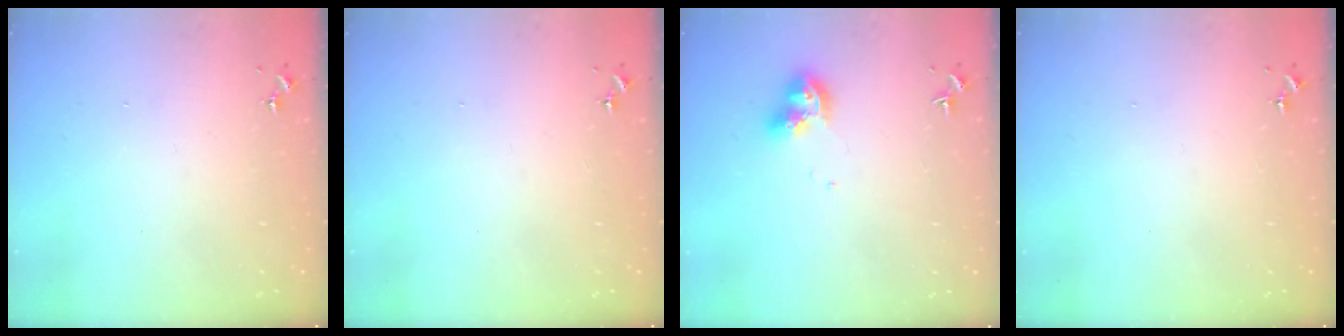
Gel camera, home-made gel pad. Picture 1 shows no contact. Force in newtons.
{"total": 0.0}
{"total": 9.4, "press": 9.4, "slide": 1.2}
{"total": 0.0}